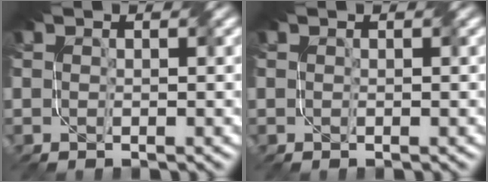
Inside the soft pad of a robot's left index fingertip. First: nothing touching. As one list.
[{"total": 0.0}]